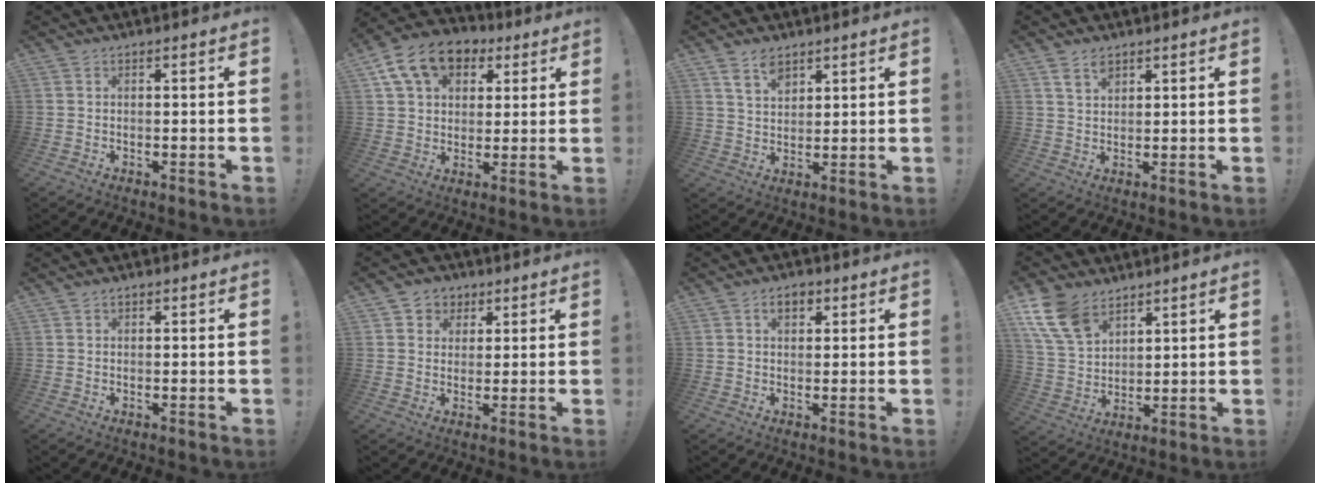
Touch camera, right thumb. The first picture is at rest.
{"total": 14.5, "force": [6.8, 10.3, 7.5], "torque": [-0.119, -0.024, 0.132]}
{"total": 6.6, "force": [4.5, 3.7, 3.2], "torque": [-0.050, -0.022, 0.083]}
{"total": 4.1, "force": [2.7, 2.3, 1.9], "torque": [-0.026, -0.015, 0.049]}
{"total": 0.7, "force": [0.4, 0.6, 0.1], "torque": [0.001, 0.001, 0.006]}
{"total": 5.4, "force": [1.9, 5.0, 0.7], "torque": [-0.002, -0.016, 0.035]}
{"total": 3.9, "force": [1.6, 2.4, 2.6], "torque": [-0.035, 0.003, 0.026]}
{"total": 13.7, "force": [8.4, 8.6, 6.6], "torque": [-0.141, -0.034, 0.168]}